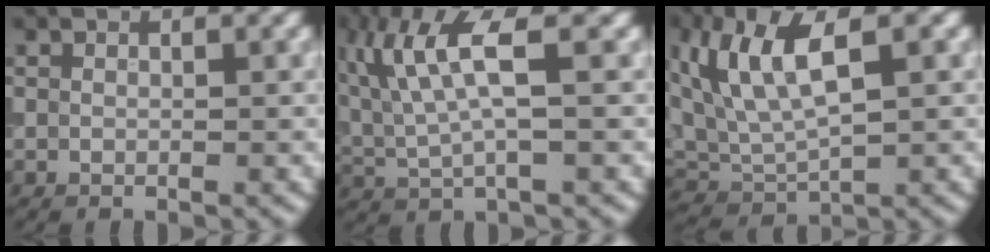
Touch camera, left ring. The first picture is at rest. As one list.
[{"total": 6.7, "force": [2.1, 1.6, 6.1], "torque": [-0.137, 0.007, 0.042]}, {"total": 7.6, "force": [2.7, 3.2, 6.4], "torque": [-0.130, 0.008, 0.046]}]